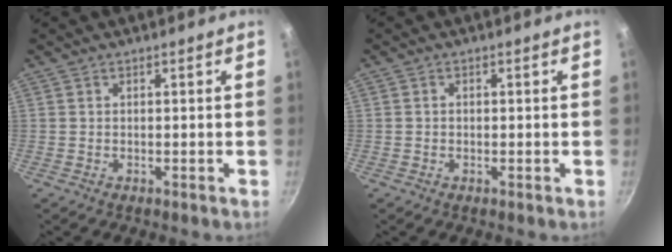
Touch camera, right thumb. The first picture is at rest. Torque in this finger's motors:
{"motor_torque": [0.01, 0.09, -0.25, 0.34, 0.06]}